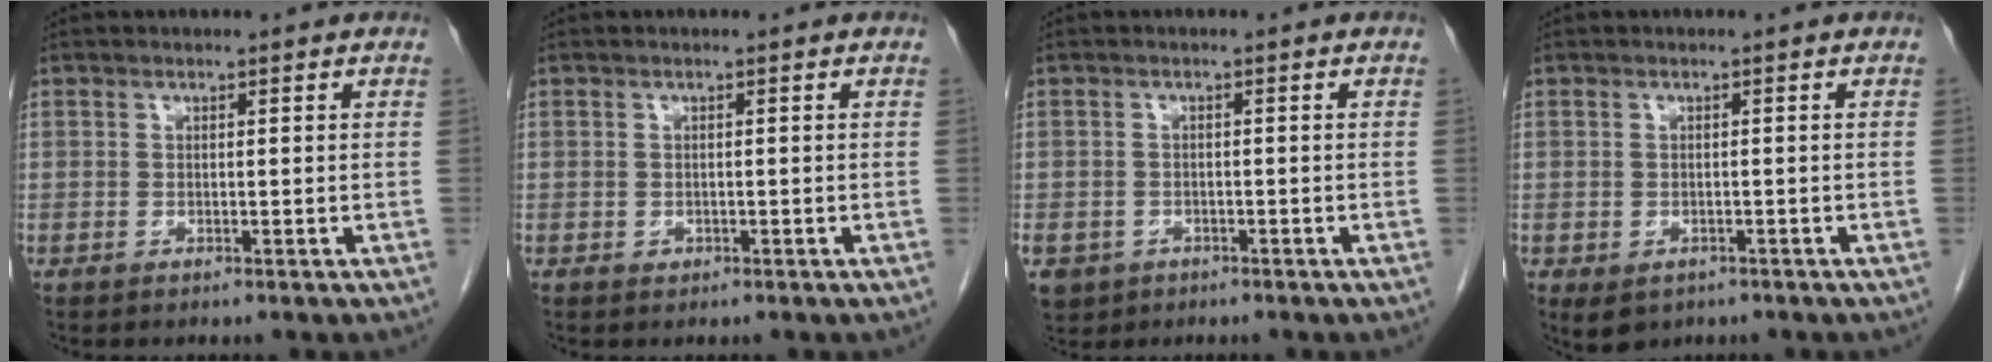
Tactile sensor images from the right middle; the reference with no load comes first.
{"total": 0.5, "force": [-0.1, 0.5, 0.1], "torque": [-0.003, 0.002, -0.001]}
{"total": 6.2, "force": [-2.9, 5.1, 1.9], "torque": [-0.051, -0.001, -0.042]}
{"total": 3.7, "force": [-2.0, 2.5, 1.7], "torque": [-0.027, -0.004, -0.021]}